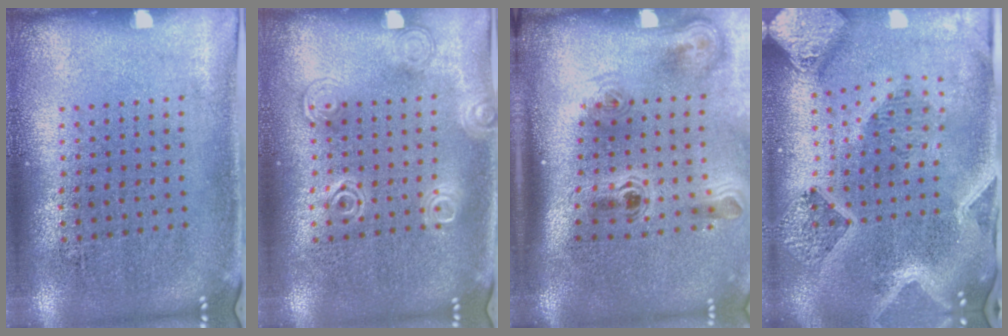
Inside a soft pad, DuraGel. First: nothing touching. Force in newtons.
{"total": 1.9, "press": 1.9, "slide": 0.4}
{"total": 2.3, "press": 1.4, "slide": 1.8}
{"total": 4.1, "press": 3.1, "slide": 2.6}